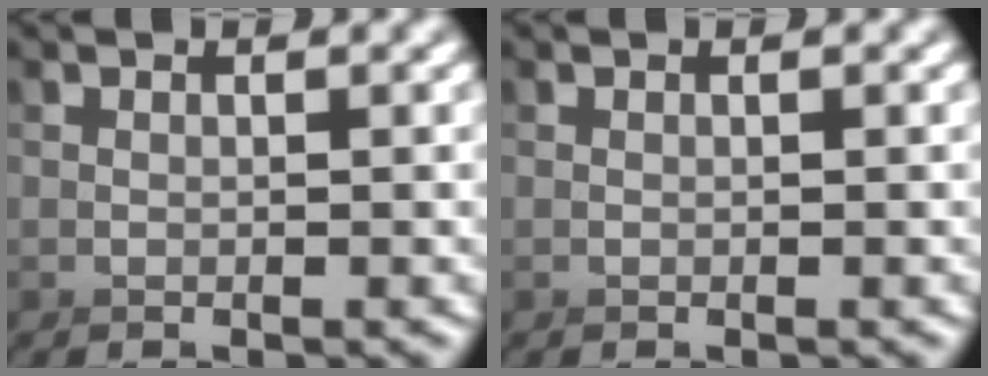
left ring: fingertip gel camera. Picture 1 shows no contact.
{"total": 0.0}